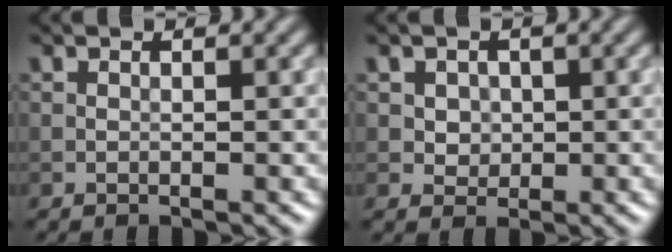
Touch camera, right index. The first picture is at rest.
{"total": 2.0, "force": [0.5, 1.7, 0.9], "torque": [-0.016, 0.002, 0.018]}